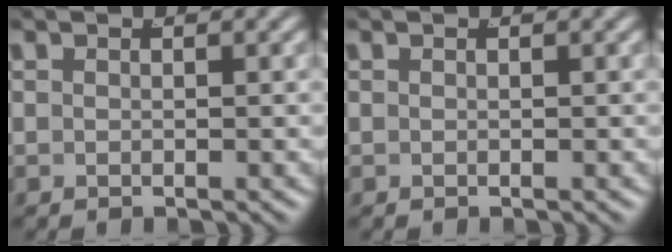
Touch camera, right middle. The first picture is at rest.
{"total": 0.0}